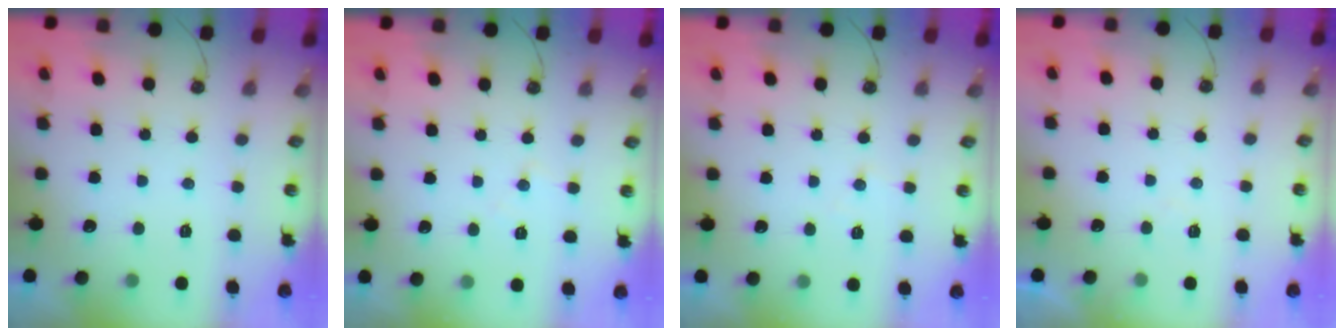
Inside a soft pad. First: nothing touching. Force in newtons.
{"total": 4.9, "press": 4.9, "slide": 0.8}
{"total": 4.9, "press": 4.8, "slide": 0.7}
{"total": 4.2, "press": 4.1, "slide": 0.7}